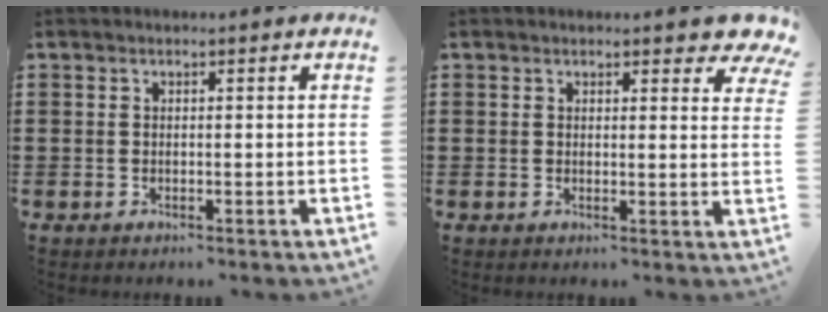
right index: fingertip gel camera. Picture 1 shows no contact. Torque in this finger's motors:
{"motor_torque": [0.51, 0.15, 0.12, 0.03]}